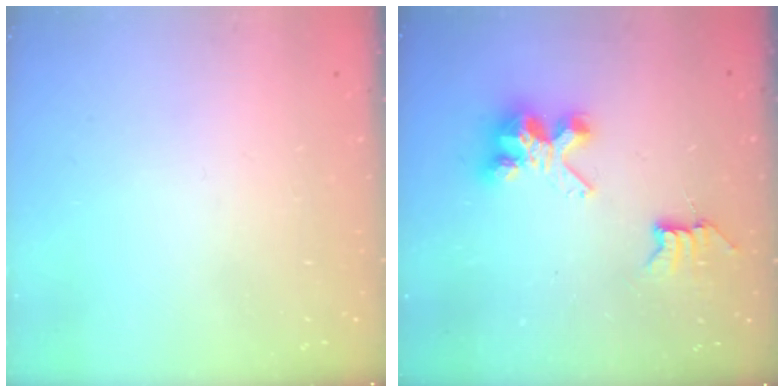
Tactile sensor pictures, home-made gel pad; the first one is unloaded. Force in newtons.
{"total": 7.8, "press": 7.8, "slide": 0.3}